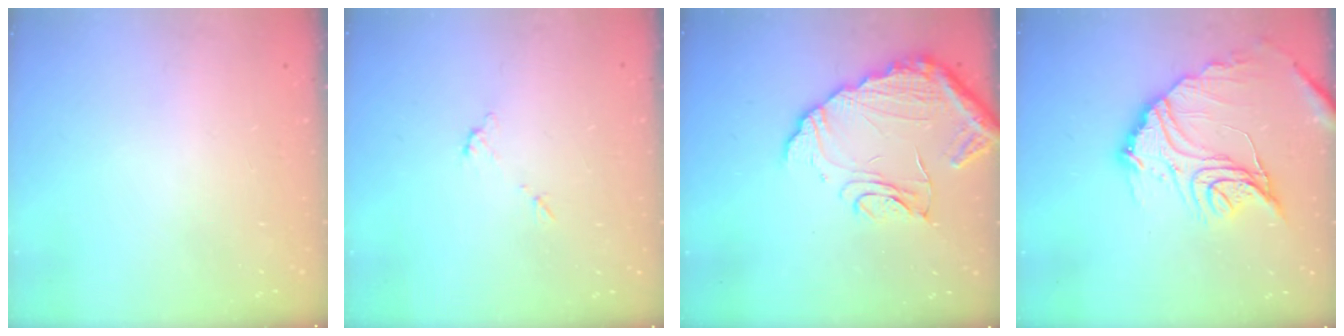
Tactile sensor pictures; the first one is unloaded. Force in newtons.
{"total": 4.8, "press": 4.8, "slide": 0.2}
{"total": 14.7, "press": 14.6, "slide": 1.0}
{"total": 19.4, "press": 19.3, "slide": 1.8}